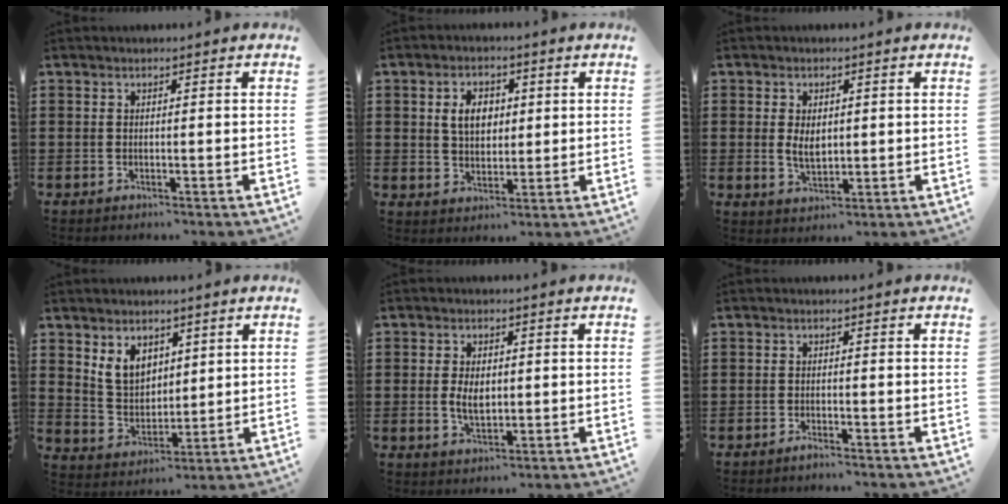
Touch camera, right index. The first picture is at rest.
{"total": 5.1, "force": [1.1, 3.6, 3.5], "torque": [-0.072, 0.012, 0.015]}
{"total": 3.5, "force": [0.3, 2.1, 2.7], "torque": [-0.048, 0.005, 0.004]}
{"total": 6.0, "force": [3.3, 4.3, 2.6], "torque": [-0.070, 0.013, 0.062]}
{"total": 4.0, "force": [0.1, 2.3, 3.3], "torque": [-0.072, 0.006, -0.002]}
{"total": 1.2, "force": [-1.1, 0.0, 0.4], "torque": [-0.009, -0.004, -0.021]}